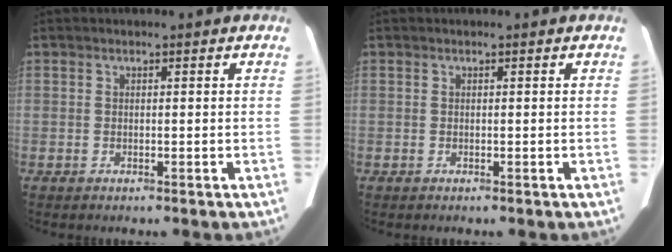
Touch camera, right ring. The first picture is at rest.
{"total": 0.0}